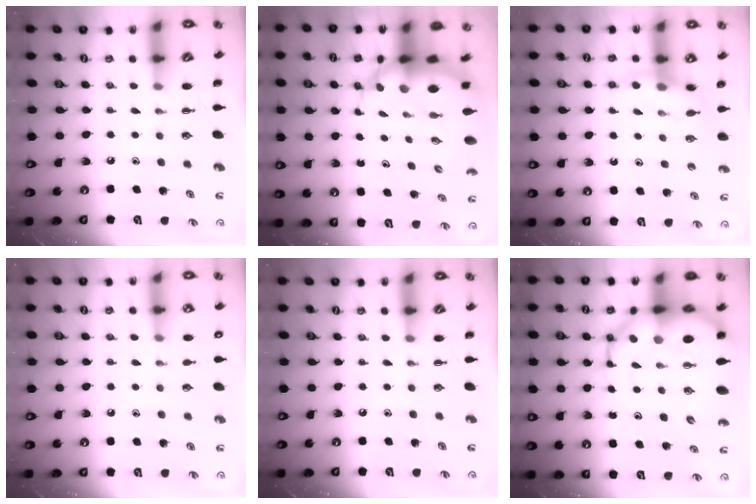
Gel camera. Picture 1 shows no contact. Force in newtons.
{"total": 8.6, "press": 8.3, "slide": 2.3}
{"total": 8.1, "press": 8.0, "slide": 1.2}
{"total": 6.7, "press": 6.3, "slide": 2.3}
{"total": 0.0}
{"total": 17.0, "press": 16.4, "slide": 4.4}